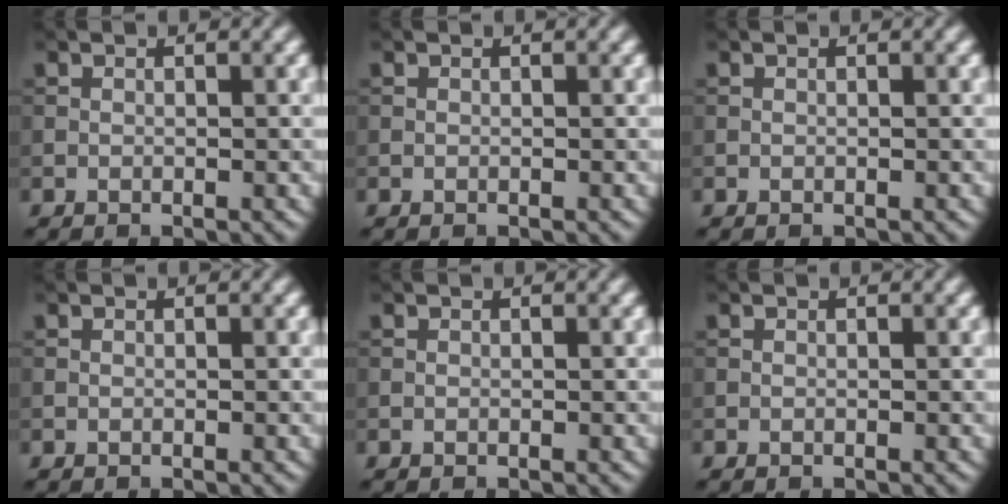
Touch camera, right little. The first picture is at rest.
{"total": 0.0}
{"total": 0.0}
{"total": 0.0}
{"total": 0.0}
{"total": 0.0}